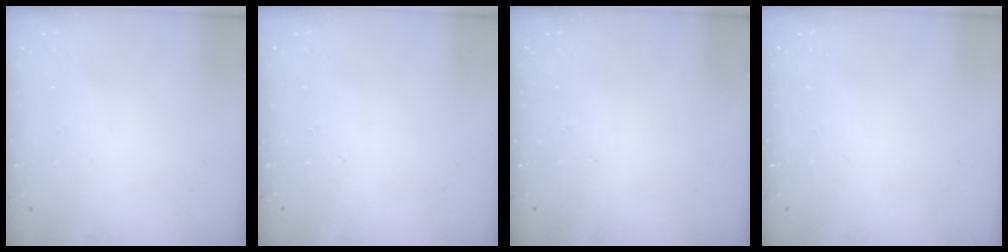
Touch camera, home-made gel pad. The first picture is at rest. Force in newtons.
{"total": 0.0}
{"total": 0.0}
{"total": 0.0}